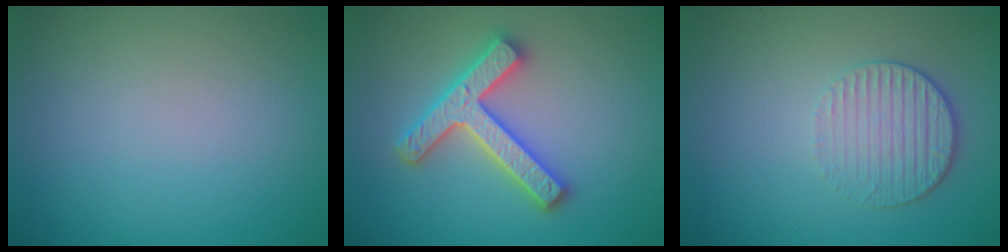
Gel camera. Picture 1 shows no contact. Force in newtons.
{"total": 4.5, "press": 4.4, "slide": 0.8}
{"total": 3.3, "press": 2.8, "slide": 1.8}